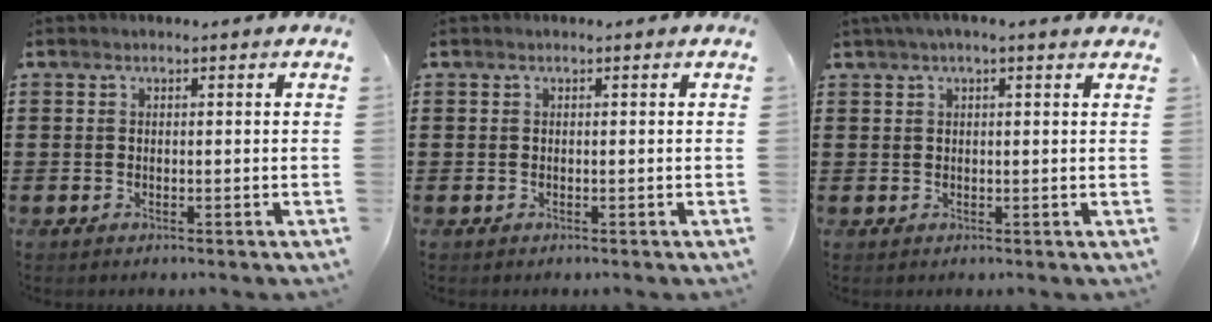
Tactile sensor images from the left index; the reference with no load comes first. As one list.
[{"total": 0.0}, {"total": 1.8, "force": [1.2, 0.0, 1.3], "torque": [-0.027, 0.002, 0.021]}]